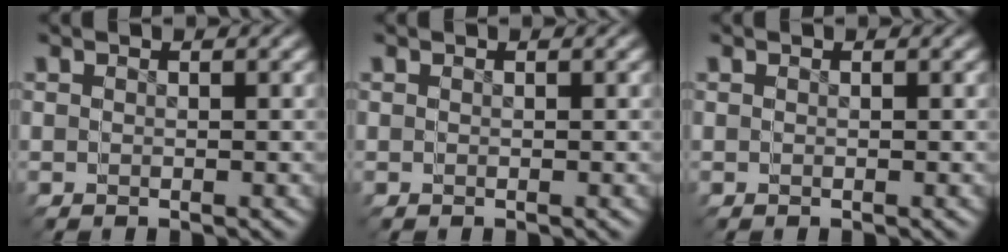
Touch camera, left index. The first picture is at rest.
{"total": 0.0}
{"total": 0.0}